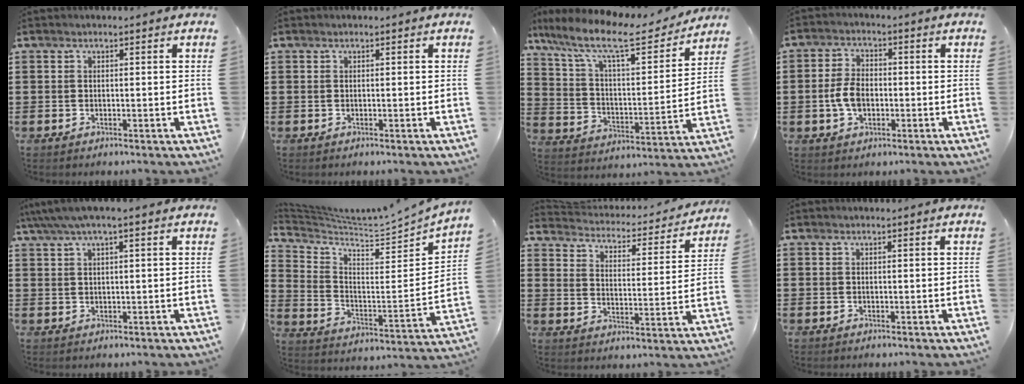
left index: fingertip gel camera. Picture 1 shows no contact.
{"total": 0.0}
{"total": 12.4, "force": [9.8, 2.0, 7.3], "torque": [-0.170, -0.056, 0.164]}
{"total": 5.2, "force": [-0.9, 3.1, 4.1], "torque": [-0.103, -0.003, -0.023]}
{"total": 2.8, "force": [1.4, 0.6, 2.4], "torque": [-0.048, 0.004, 0.024]}
{"total": 4.4, "force": [4.2, -0.2, 1.2], "torque": [-0.051, -0.054, 0.064]}
{"total": 3.0, "force": [3.0, 0.3, 0.2], "torque": [-0.027, -0.028, 0.042]}
{"total": 0.0}